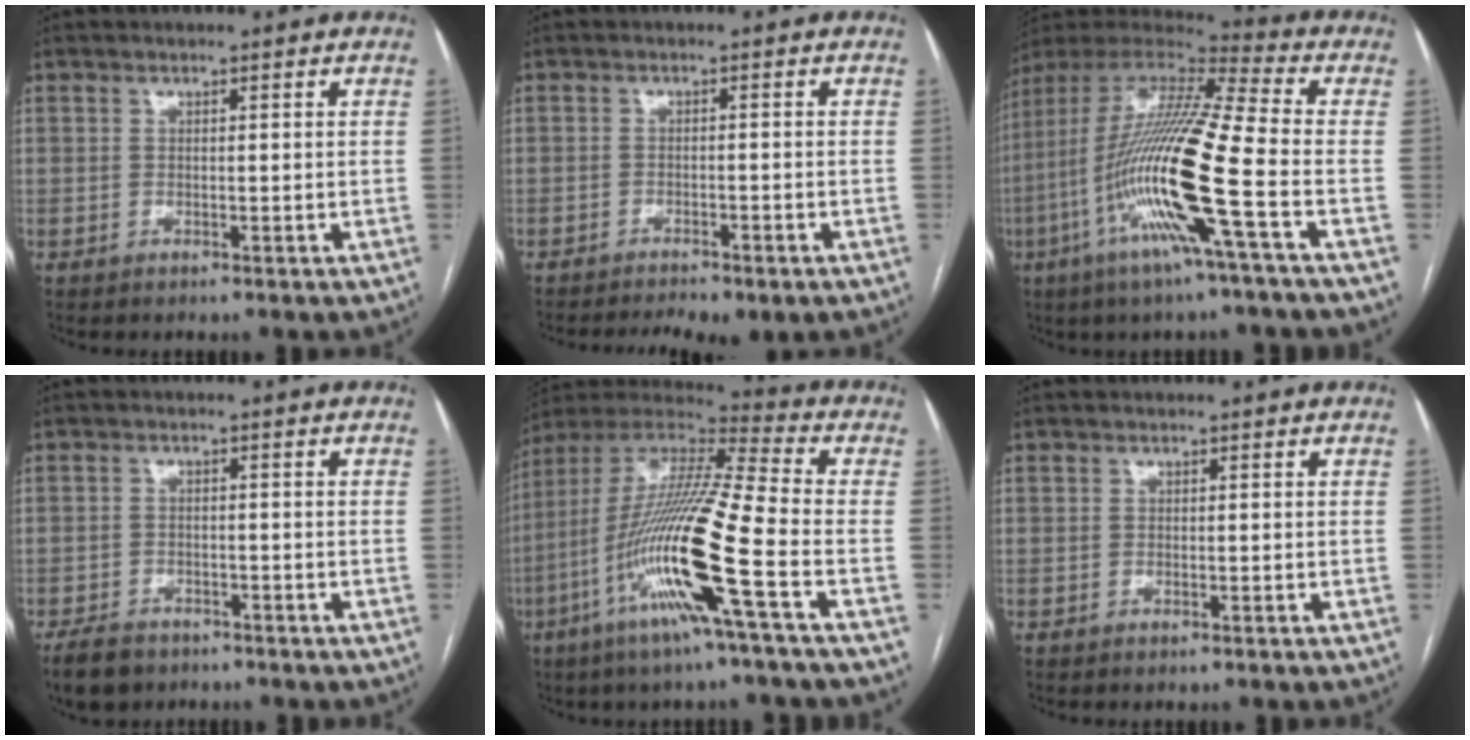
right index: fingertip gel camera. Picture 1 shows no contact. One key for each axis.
{"total": 7.5, "fx": -5.8, "fy": 2.0, "fz": 4.3, "tx": -0.068, "ty": -0.001, "tz": -0.079}
{"total": 21.0, "fx": -5.9, "fy": 0.1, "fz": 20.2, "tx": -0.422, "ty": -0.023, "tz": -0.127}
{"total": 5.4, "fx": -4.2, "fy": 2.8, "fz": 1.8, "tx": -0.036, "ty": -0.003, "tz": -0.070}
{"total": 19.8, "fx": -6.8, "fy": -0.4, "fz": 18.6, "tx": -0.383, "ty": -0.019, "tz": -0.142}
{"total": 0.0}